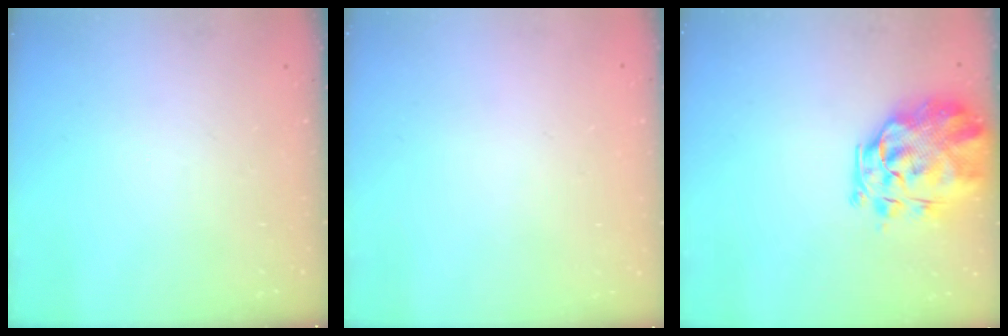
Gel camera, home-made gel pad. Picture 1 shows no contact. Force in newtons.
{"total": 1.8, "press": 1.8, "slide": 0.2}
{"total": 3.5, "press": 3.2, "slide": 1.5}